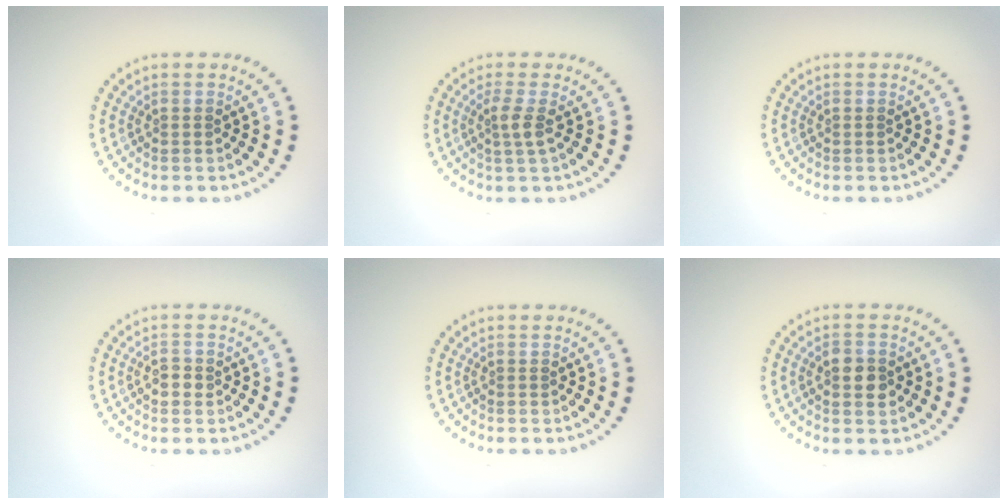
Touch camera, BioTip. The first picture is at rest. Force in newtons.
{"total": 1.8, "press": 1.4, "slide": 1.2}
{"total": 0.0}
{"total": 1.3, "press": 1.3, "slide": 0.0}
{"total": 0.0}
{"total": 2.5, "press": 2.5, "slide": 0.2}